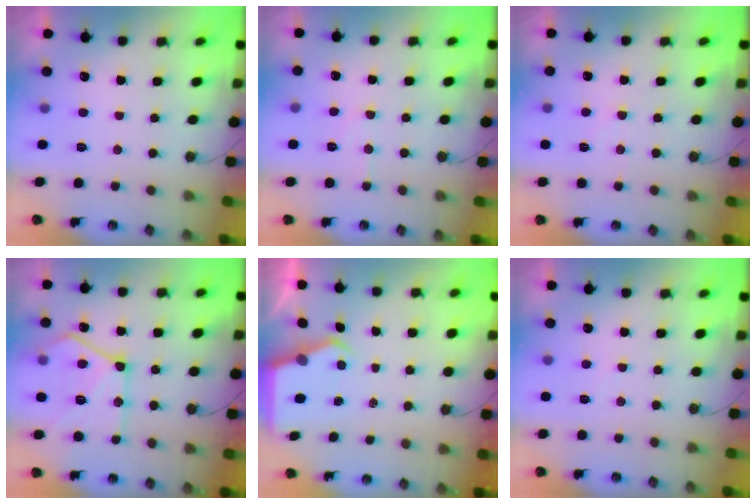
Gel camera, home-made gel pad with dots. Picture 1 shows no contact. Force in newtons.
{"total": 6.0, "press": 6.0, "slide": 0.5}
{"total": 2.8, "press": 2.7, "slide": 0.4}
{"total": 18.7, "press": 18.6, "slide": 1.6}
{"total": 4.3, "press": 4.3, "slide": 0.5}
{"total": 3.6, "press": 3.5, "slide": 0.5}